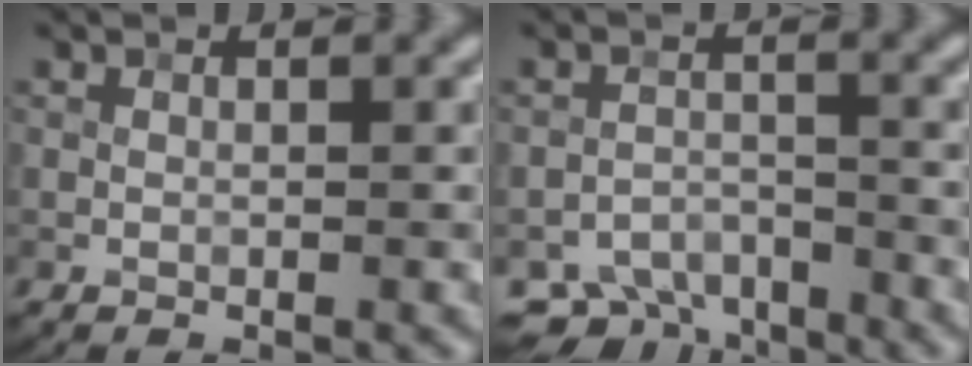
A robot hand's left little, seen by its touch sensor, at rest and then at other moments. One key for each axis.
{"total": 5.9, "fx": -5.0, "fy": 2.7, "fz": 1.7, "tx": -0.020, "ty": -0.011, "tz": -0.082}